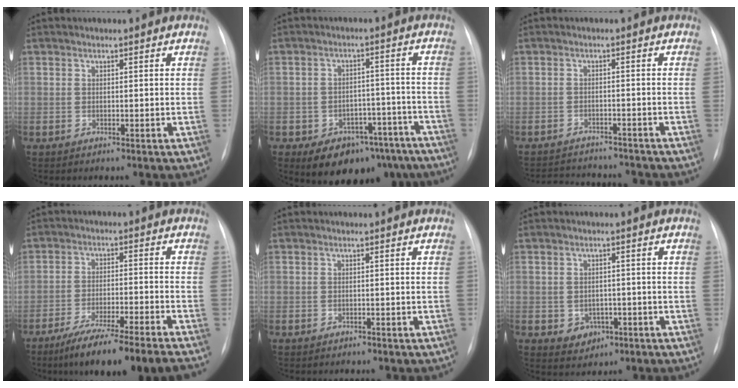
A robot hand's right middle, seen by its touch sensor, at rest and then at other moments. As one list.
[{"total": 13.4, "force": [-9.4, 7.8, 5.4], "torque": [-0.055, 0.033, -0.123]}, {"total": 9.9, "force": [-9.5, 2.0, 2.2], "torque": [-0.041, 0.007, -0.124]}, {"total": 14.2, "force": [-11.4, -0.8, 8.4], "torque": [-0.125, -0.032, -0.181]}, {"total": 1.2, "force": [-1.1, 0.3, 0.5], "torque": [-0.012, -0.001, -0.009]}, {"total": 3.7, "force": [-1.3, 3.1, 1.5], "torque": [-0.014, 0.006, -0.007]}]